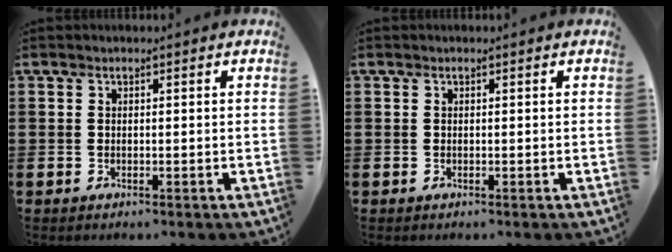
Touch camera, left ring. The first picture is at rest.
{"total": 0.0}